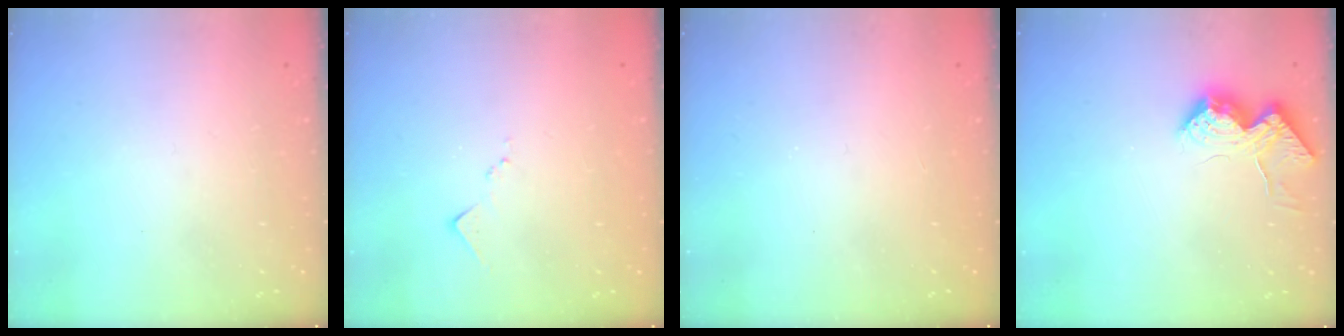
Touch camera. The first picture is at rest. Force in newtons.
{"total": 7.1, "press": 7.0, "slide": 0.8}
{"total": 1.0, "press": 1.0, "slide": 0.1}
{"total": 18.4, "press": 18.4, "slide": 0.7}